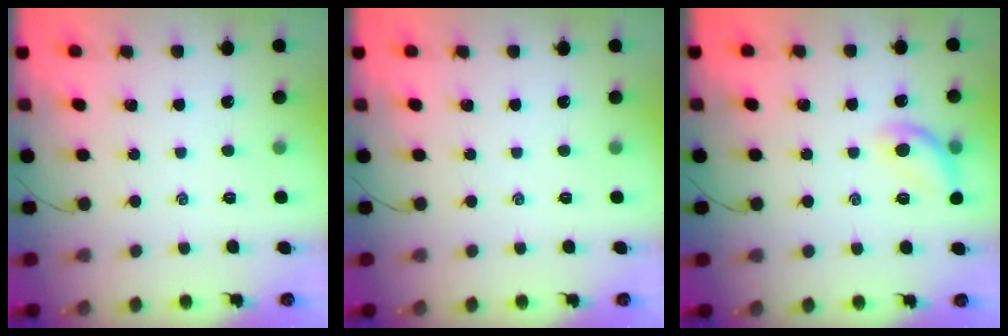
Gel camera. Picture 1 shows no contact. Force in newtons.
{"total": 0.0}
{"total": 10.6, "press": 10.5, "slide": 1.5}